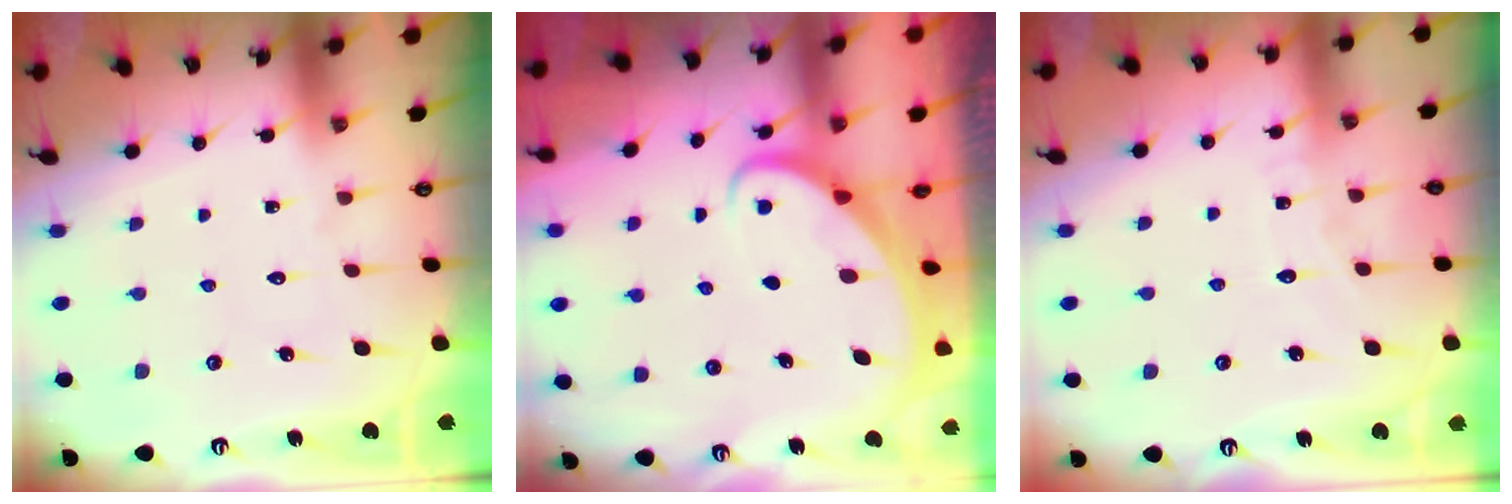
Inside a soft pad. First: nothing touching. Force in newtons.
{"total": 3.3, "press": 3.3, "slide": 0.4}
{"total": 6.1, "press": 6.1, "slide": 0.6}